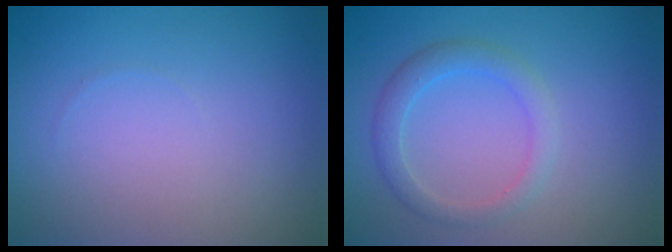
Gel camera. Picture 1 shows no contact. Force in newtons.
{"total": 2.4, "press": 2.4, "slide": 0.2}